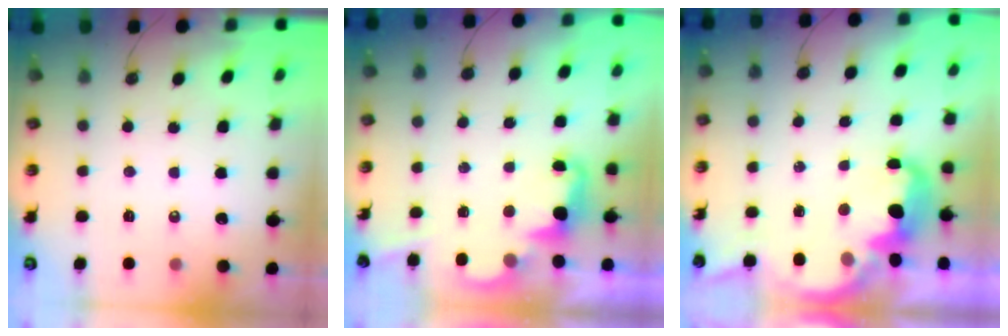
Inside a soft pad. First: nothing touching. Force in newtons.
{"total": 2.3, "press": 2.3, "slide": 0.5}
{"total": 7.0, "press": 7.0, "slide": 0.6}